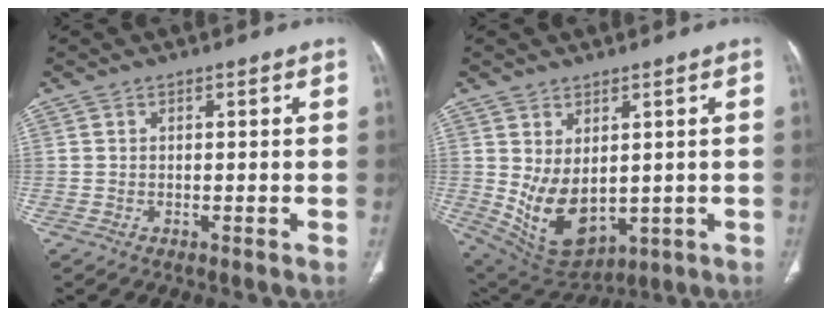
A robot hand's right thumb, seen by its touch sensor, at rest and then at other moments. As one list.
[{"total": 11.4, "force": [0.2, 7.2, 8.9], "torque": [-0.141, -0.015, 0.041]}]